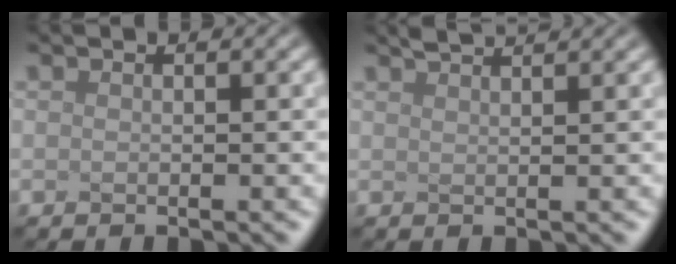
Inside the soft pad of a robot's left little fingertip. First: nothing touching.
{"total": 3.0, "force": [2.6, 0.6, 1.4], "torque": [-0.003, 0.019, 0.013]}